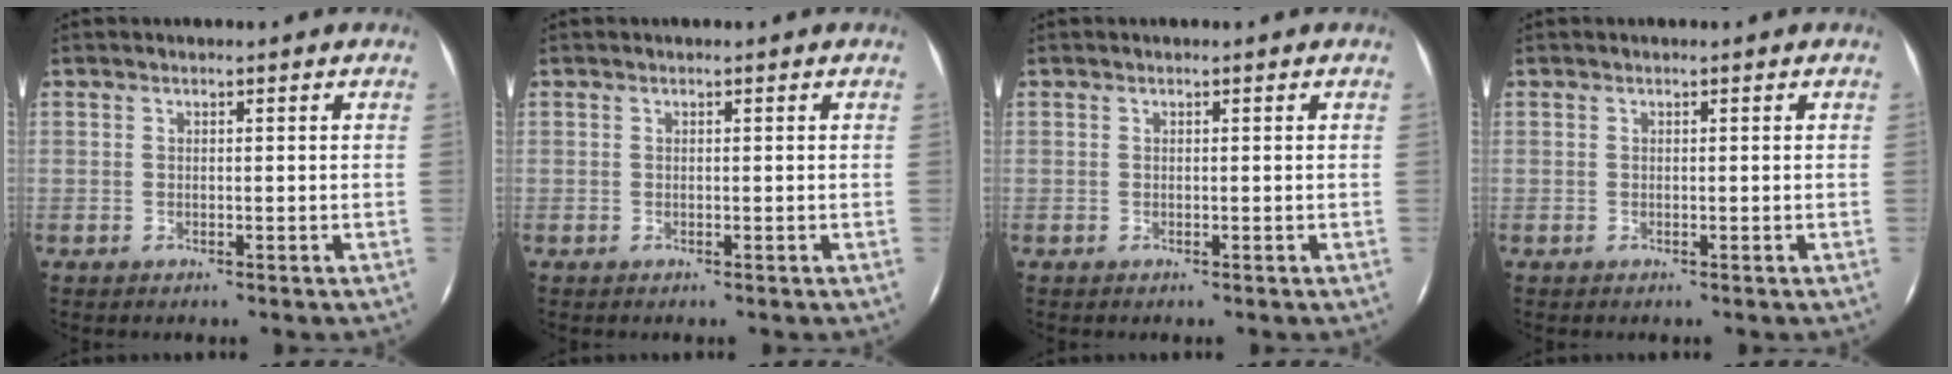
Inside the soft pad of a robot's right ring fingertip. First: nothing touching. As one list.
[{"total": 0.0}, {"total": 0.0}, {"total": 0.0}]